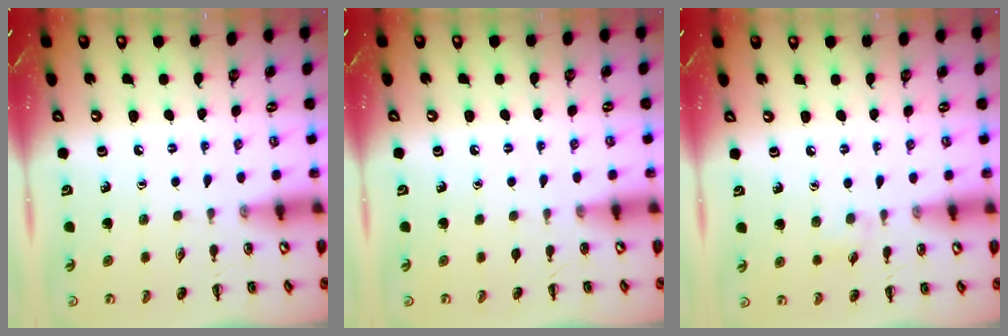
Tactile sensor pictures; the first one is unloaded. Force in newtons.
{"total": 0.0}
{"total": 4.7, "press": 4.4, "slide": 1.7}